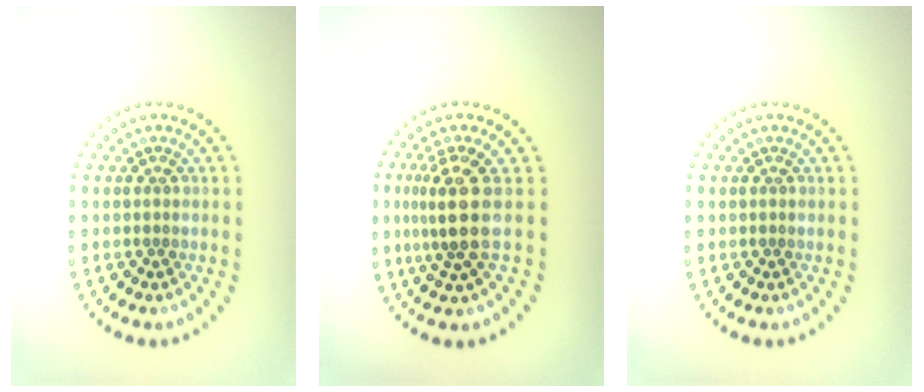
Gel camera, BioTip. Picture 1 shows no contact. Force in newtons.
{"total": 3.6, "press": 2.7, "slide": 2.4}
{"total": 0.0}